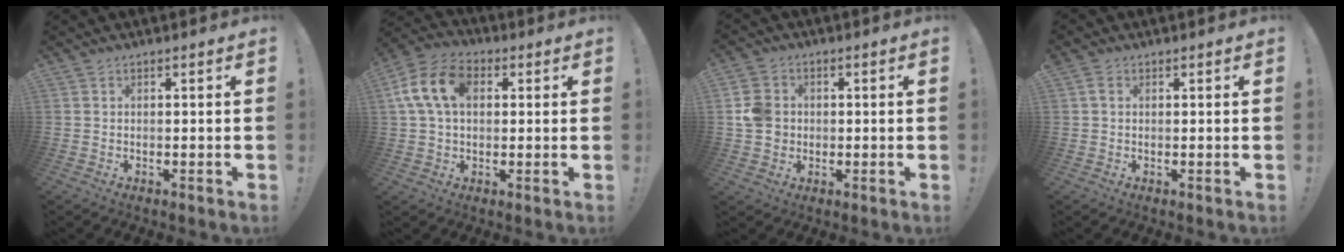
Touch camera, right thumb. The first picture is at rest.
{"total": 14.1, "force": [3.5, 9.6, 9.8], "torque": [-0.188, 0.009, 0.067]}
{"total": 7.6, "force": [0.3, 6.8, 3.3], "torque": [-0.061, 0.008, 0.009]}
{"total": 2.0, "force": [0.7, 1.4, 1.2], "torque": [-0.019, 0.003, 0.013]}